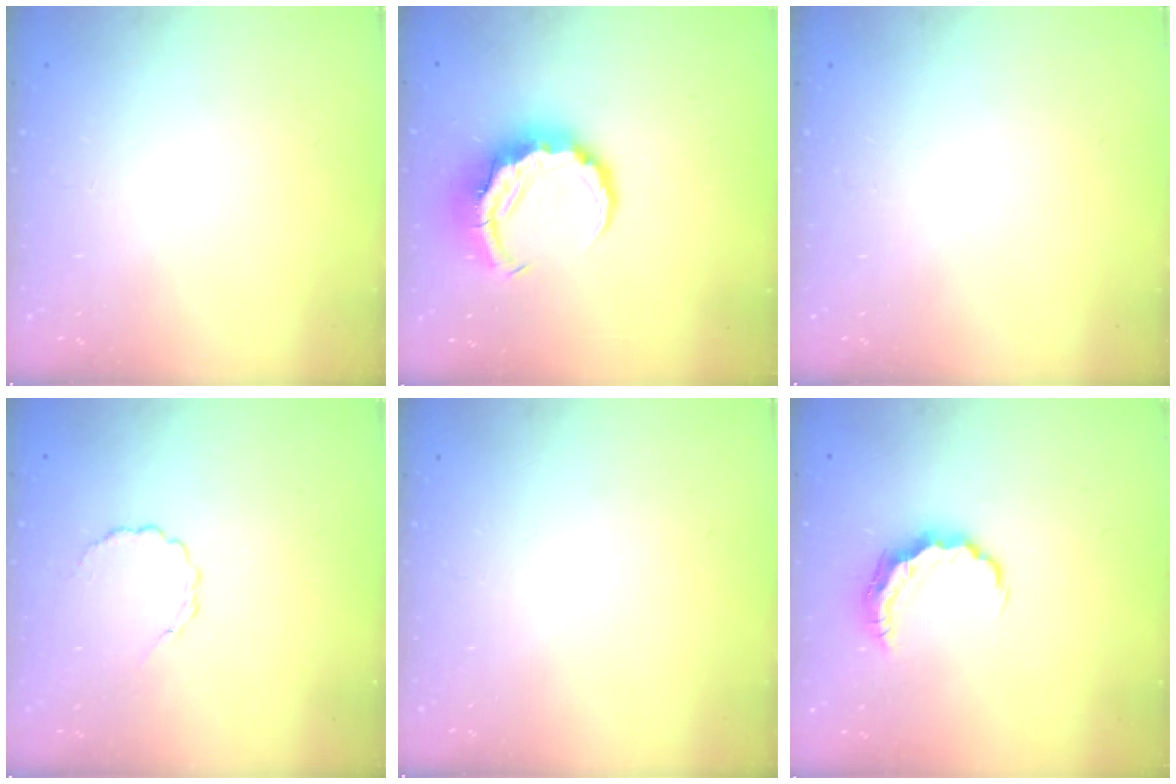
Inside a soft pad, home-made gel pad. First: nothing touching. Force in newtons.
{"total": 8.7, "press": 8.6, "slide": 1.4}
{"total": 0.0}
{"total": 2.6, "press": 2.5, "slide": 0.9}
{"total": 0.0}
{"total": 7.2, "press": 7.2, "slide": 0.2}